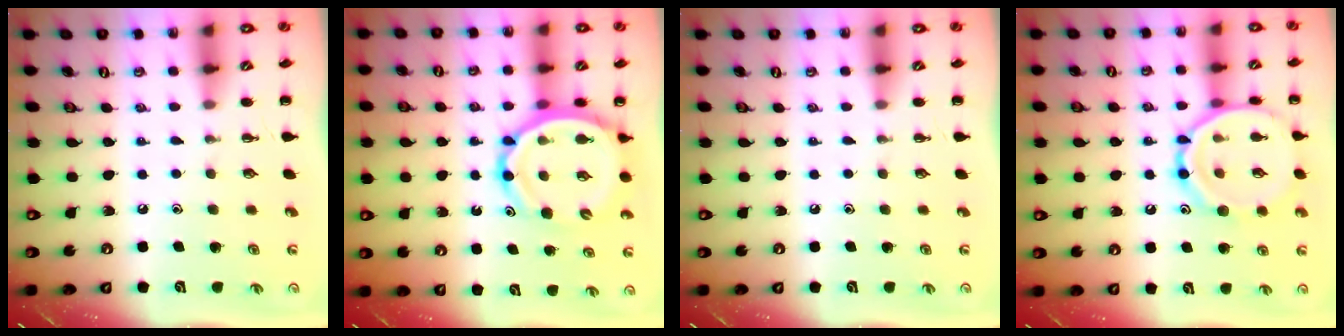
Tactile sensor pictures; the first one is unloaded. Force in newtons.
{"total": 12.8, "press": 12.1, "slide": 4.0}
{"total": 0.0}
{"total": 15.1, "press": 15.0, "slide": 0.9}